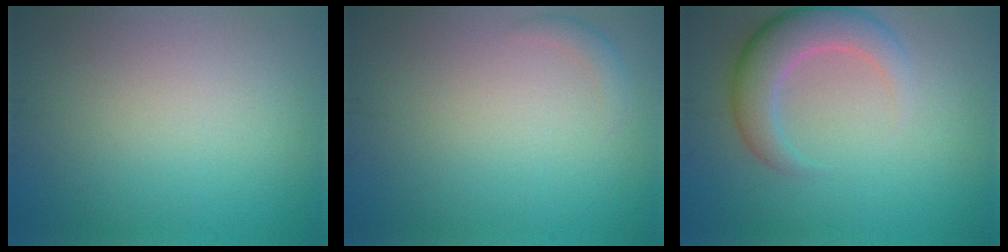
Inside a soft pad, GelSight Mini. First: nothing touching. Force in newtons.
{"total": 1.0, "press": 1.0, "slide": 0.0}
{"total": 5.2, "press": 5.2, "slide": 0.3}